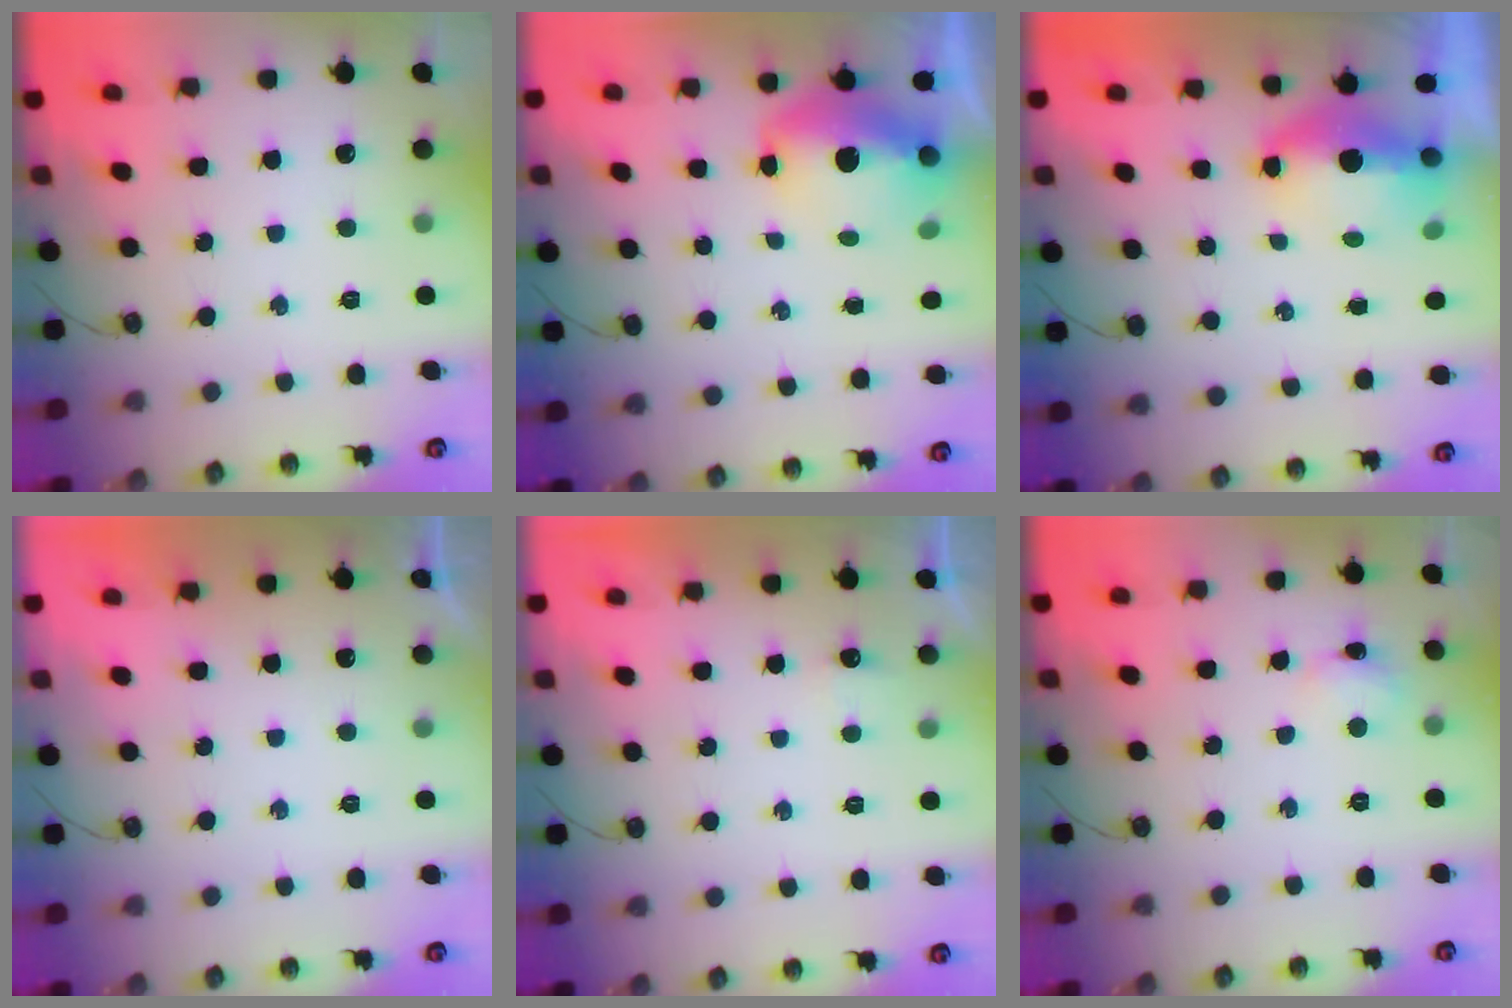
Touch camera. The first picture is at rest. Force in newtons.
{"total": 10.5, "press": 10.4, "slide": 1.2}
{"total": 6.2, "press": 6.0, "slide": 1.2}
{"total": 0.0}
{"total": 2.7, "press": 2.6, "slide": 0.8}
{"total": 4.6, "press": 4.5, "slide": 0.8}